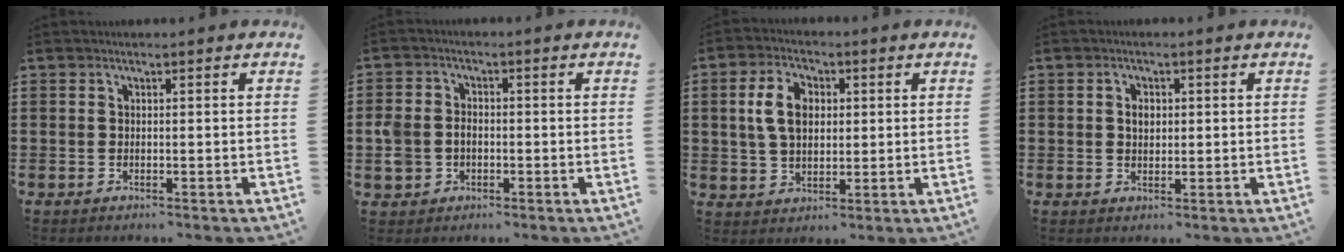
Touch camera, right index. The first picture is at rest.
{"total": 3.3, "force": [-0.9, 2.9, 1.4], "torque": [-0.048, 0.001, -0.023]}
{"total": 7.1, "force": [1.2, 4.6, 5.3], "torque": [-0.121, 0.009, 0.013]}
{"total": 2.3, "force": [0.4, 1.5, 1.7], "torque": [-0.036, 0.009, 0.006]}